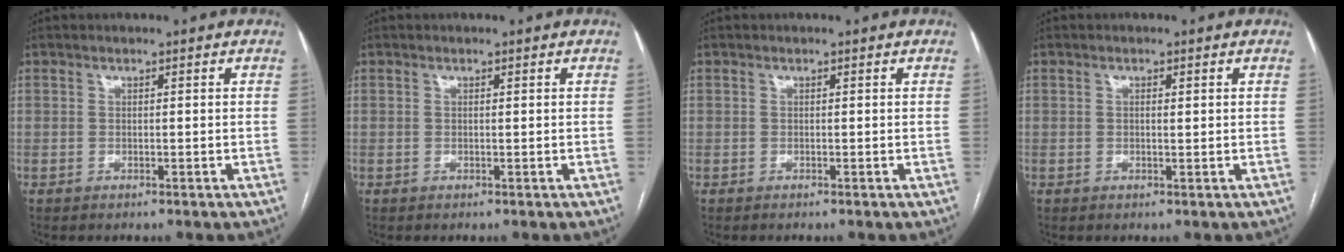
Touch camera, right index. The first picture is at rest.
{"total": 0.0}
{"total": 0.0}
{"total": 0.8, "force": [0.2, 0.1, 0.8], "torque": [-0.019, 0.000, 0.003]}